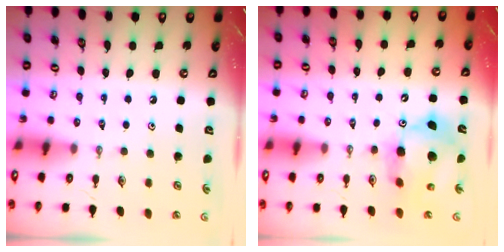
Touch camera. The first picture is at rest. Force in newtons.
{"total": 12.9, "press": 12.9, "slide": 1.0}